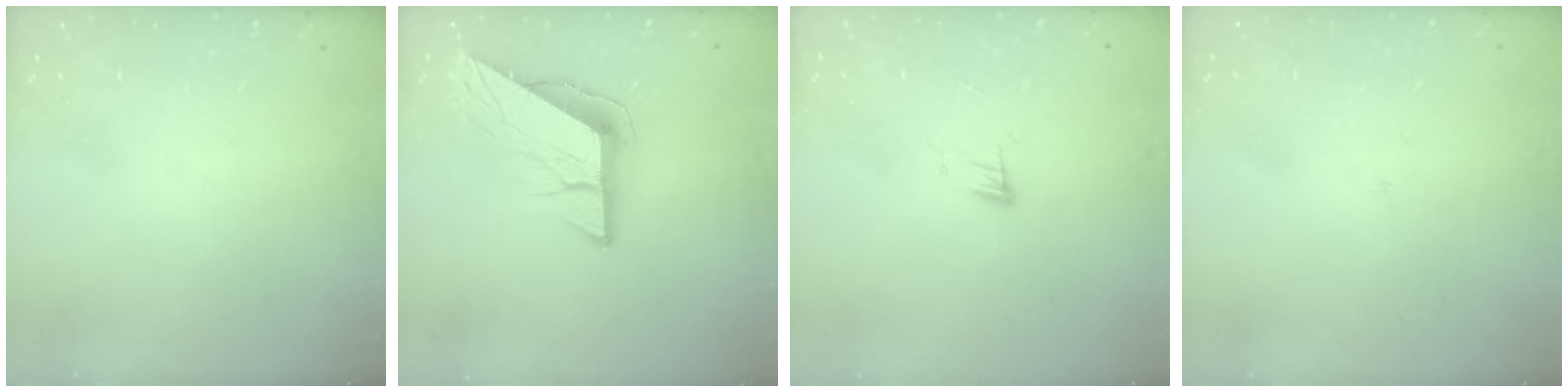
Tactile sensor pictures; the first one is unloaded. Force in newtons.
{"total": 9.9, "press": 9.9, "slide": 0.9}
{"total": 5.1, "press": 5.1, "slide": 0.5}
{"total": 2.1, "press": 2.1, "slide": 0.1}